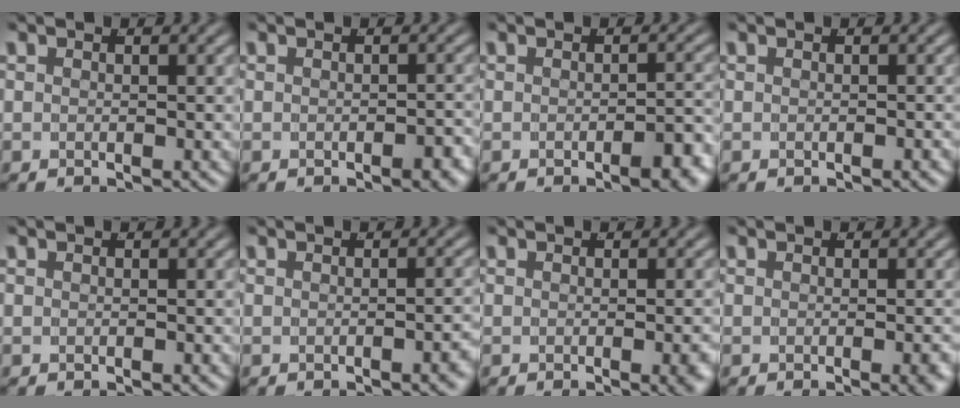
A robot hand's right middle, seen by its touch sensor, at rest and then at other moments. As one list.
[{"total": 1.4, "force": [-1.0, 0.3, 0.9], "torque": [-0.015, 0.000, -0.016]}, {"total": 2.6, "force": [-1.6, 0.5, 2.0], "torque": [-0.023, 0.002, -0.027]}, {"total": 0.0}, {"total": 0.0}, {"total": 1.0, "force": [-0.7, -0.2, 0.7], "torque": [-0.008, 0.009, -0.014]}, {"total": 1.4, "force": [-0.5, -0.2, 1.3], "torque": [-0.014, 0.005, -0.011]}, {"total": 1.2, "force": [-0.5, -0.1, 1.0], "torque": [-0.013, 0.004, -0.010]}]